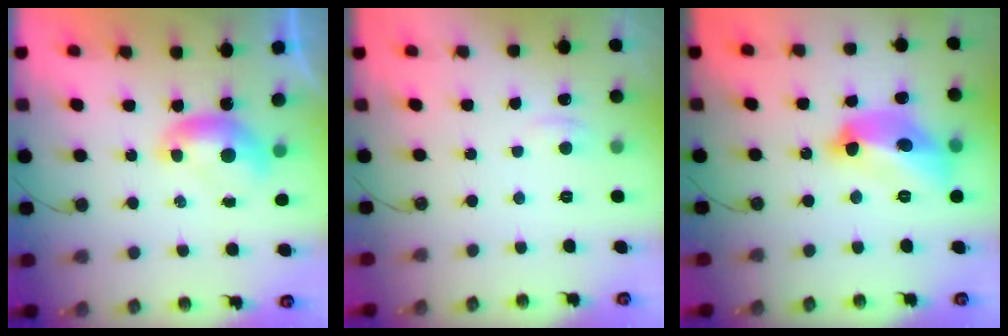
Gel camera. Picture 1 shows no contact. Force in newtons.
{"total": 0.9, "press": 0.7, "slide": 0.7}
{"total": 13.4, "press": 13.4, "slide": 0.8}